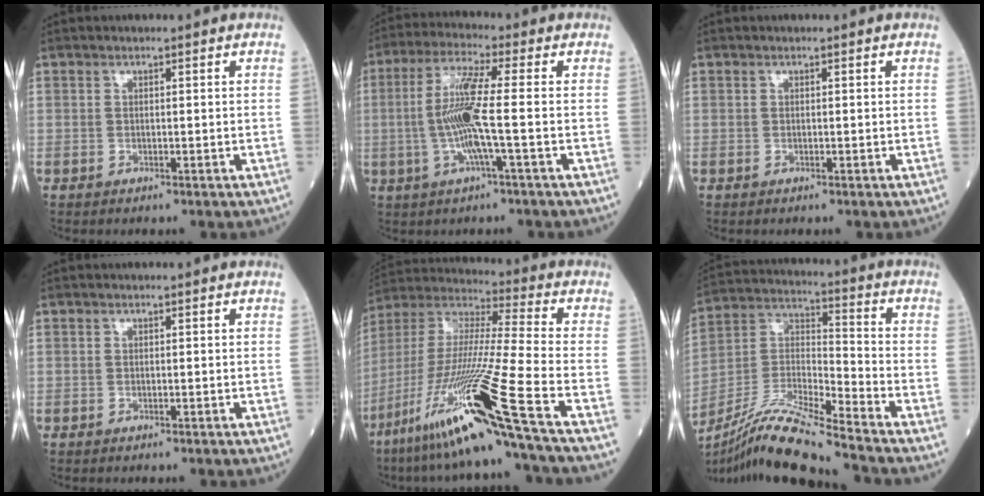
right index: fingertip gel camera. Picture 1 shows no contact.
{"total": 9.0, "force": [-1.0, -0.1, 8.9], "torque": [-0.182, 0.005, -0.027]}
{"total": 0.0}
{"total": 0.0}
{"total": 22.4, "force": [-12.1, -1.7, 18.8], "torque": [-0.391, -0.047, -0.233]}
{"total": 15.7, "force": [-13.6, -1.0, 7.8], "torque": [-0.152, -0.003, -0.254]}